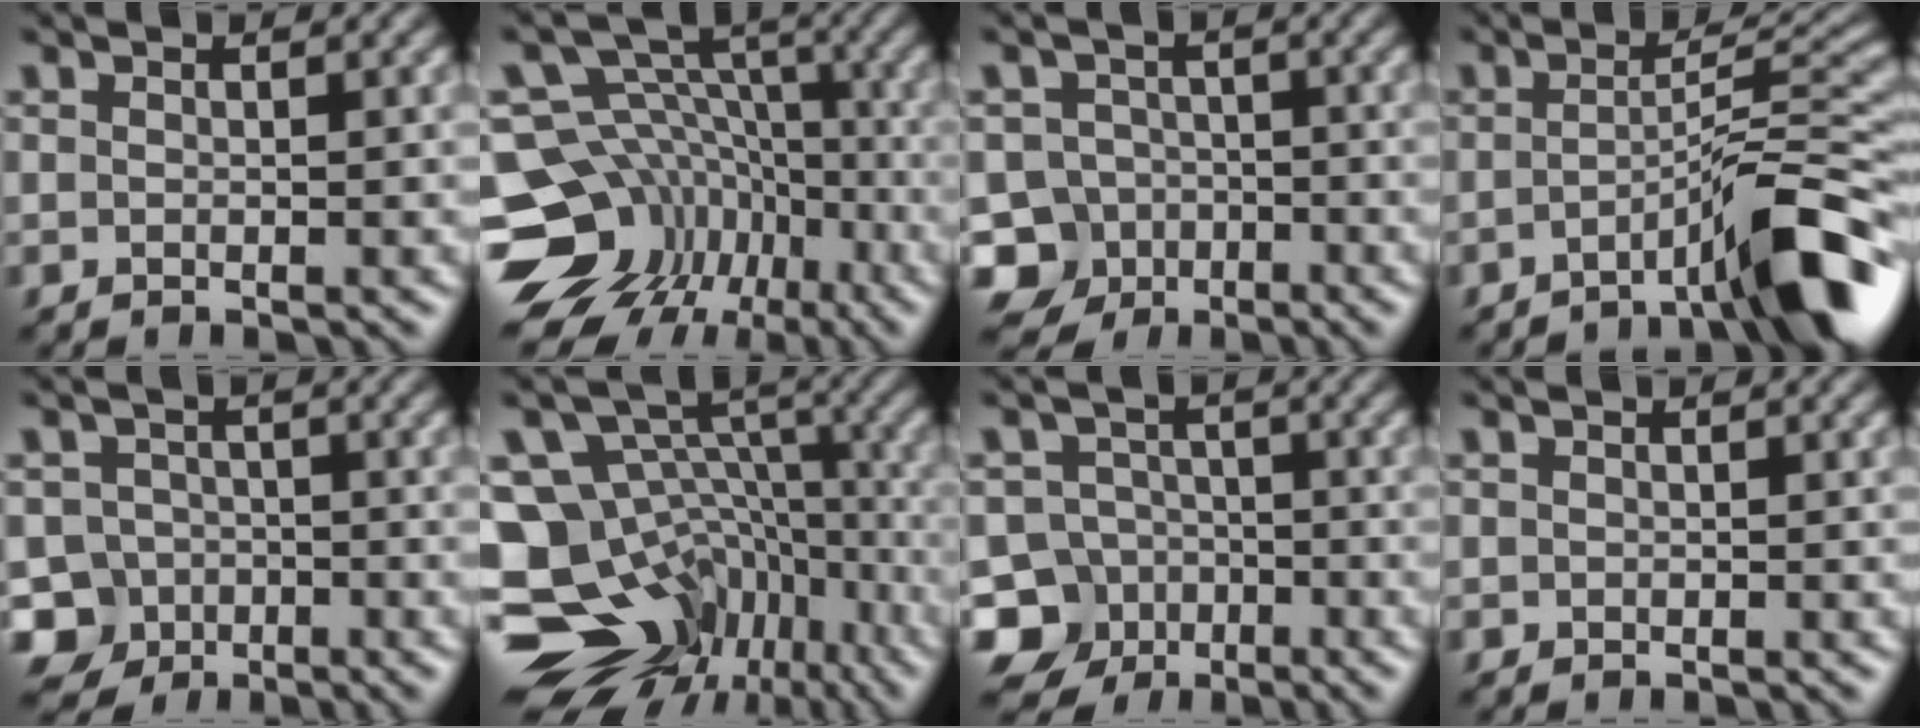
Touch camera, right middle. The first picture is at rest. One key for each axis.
{"total": 13.5, "fx": -6.8, "fy": 10.7, "fz": 4.8, "tx": -0.106, "ty": 0.001, "tz": -0.103}
{"total": 7.9, "fx": -4.8, "fy": 6.1, "fz": 1.5, "tx": -0.011, "ty": -0.016, "tz": -0.103}
{"total": 7.0, "fx": -3.5, "fy": 0.7, "fz": 6.0, "tx": -0.082, "ty": 0.019, "tz": -0.066}
{"total": 6.5, "fx": -3.8, "fy": 5.1, "fz": 1.3, "tx": -0.004, "ty": -0.009, "tz": -0.080}
{"total": 16.5, "fx": -7.7, "fy": 12.6, "fz": 7.5, "tx": -0.153, "ty": -0.005, "tz": -0.091}
{"total": 10.2, "fx": -6.0, "fy": 8.0, "fz": 1.7, "tx": -0.024, "ty": -0.029, "tz": -0.128}
{"total": 0.0}